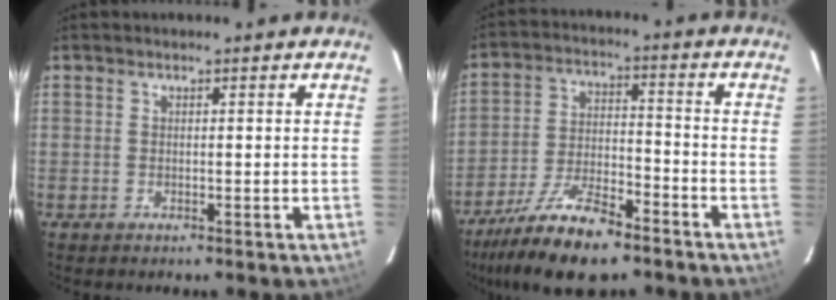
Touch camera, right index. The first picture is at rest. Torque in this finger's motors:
{"motor_torque": [1.13, -1.01, 0.67, 0.15]}